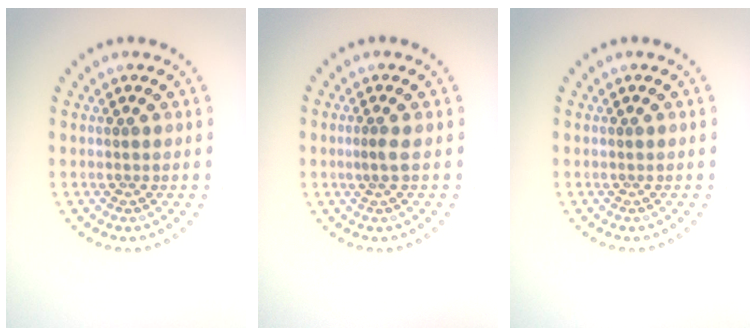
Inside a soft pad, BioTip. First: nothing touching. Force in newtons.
{"total": 1.0, "press": 0.6, "slide": 0.8}
{"total": 0.0}